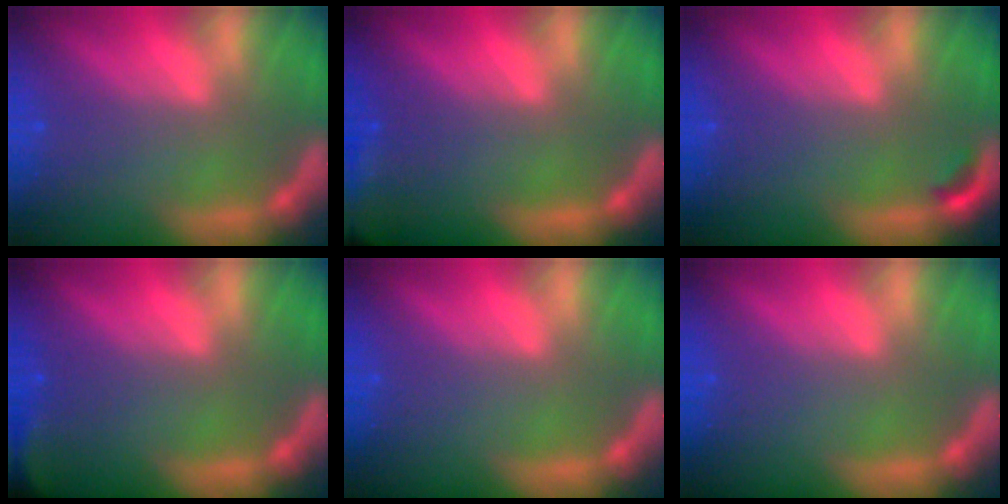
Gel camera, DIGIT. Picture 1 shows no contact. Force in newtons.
{"total": 8.5}
{"total": 0.9}
{"total": 3.5}
{"total": 0.0}
{"total": 0.0}